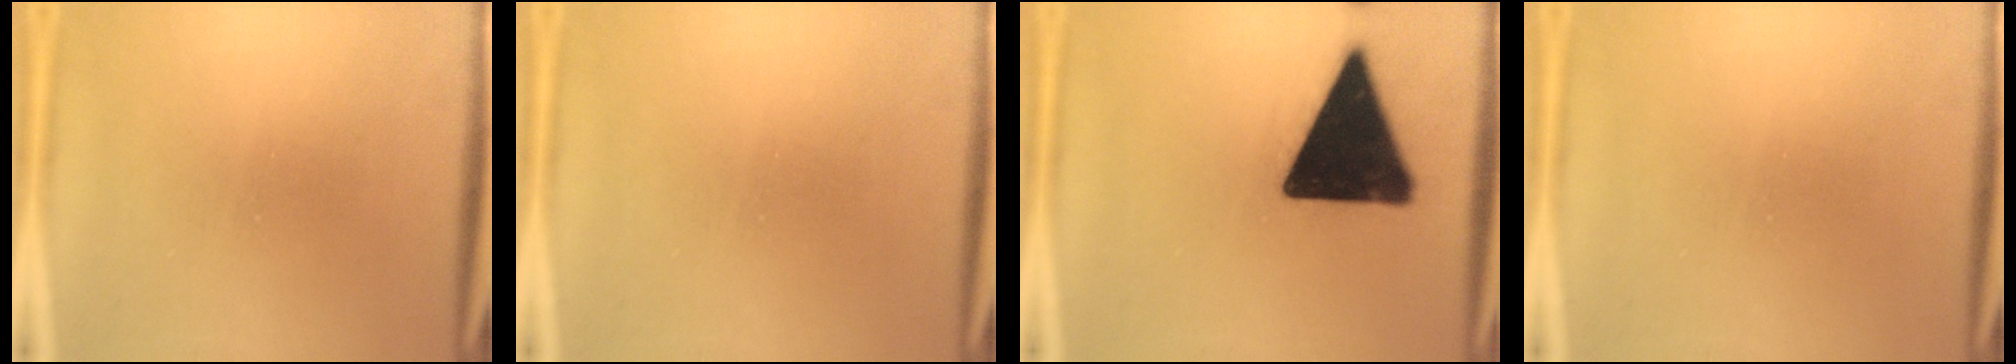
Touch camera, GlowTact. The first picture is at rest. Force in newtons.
{"total": 0.0}
{"total": 19.6}
{"total": 0.0}